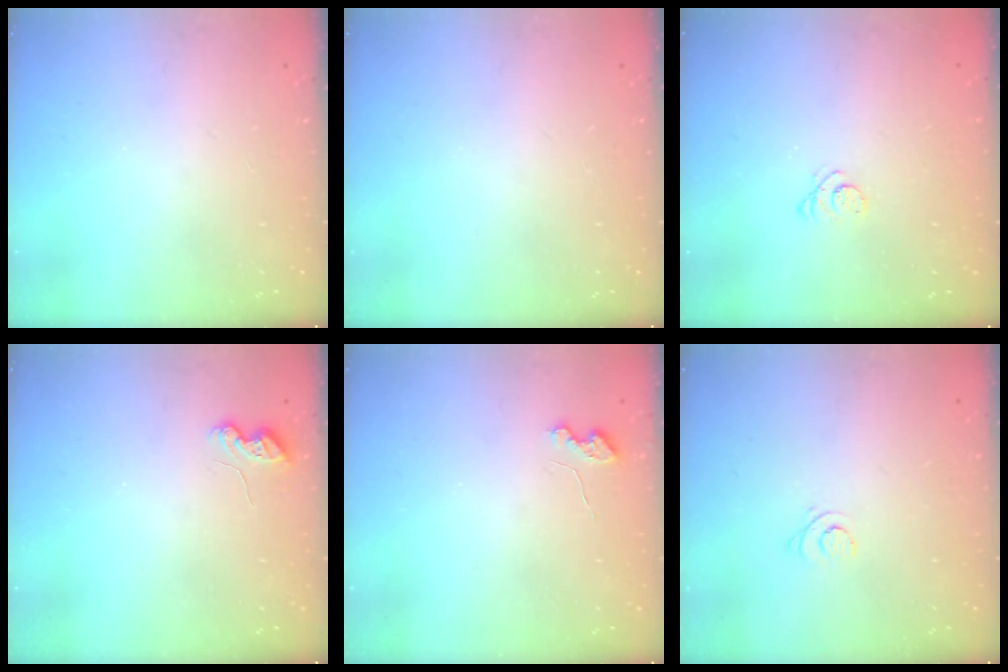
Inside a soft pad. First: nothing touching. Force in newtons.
{"total": 0.0}
{"total": 2.6, "press": 2.6, "slide": 0.3}
{"total": 6.0, "press": 6.0, "slide": 0.5}
{"total": 3.7, "press": 3.7, "slide": 0.5}
{"total": 2.5, "press": 2.5, "slide": 0.3}